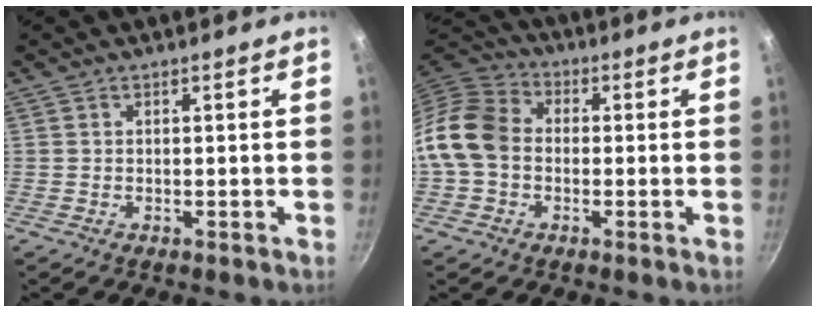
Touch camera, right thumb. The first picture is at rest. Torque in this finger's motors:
{"motor_torque": [1.48, 1.99, 1.63, -0.28, 0.51]}